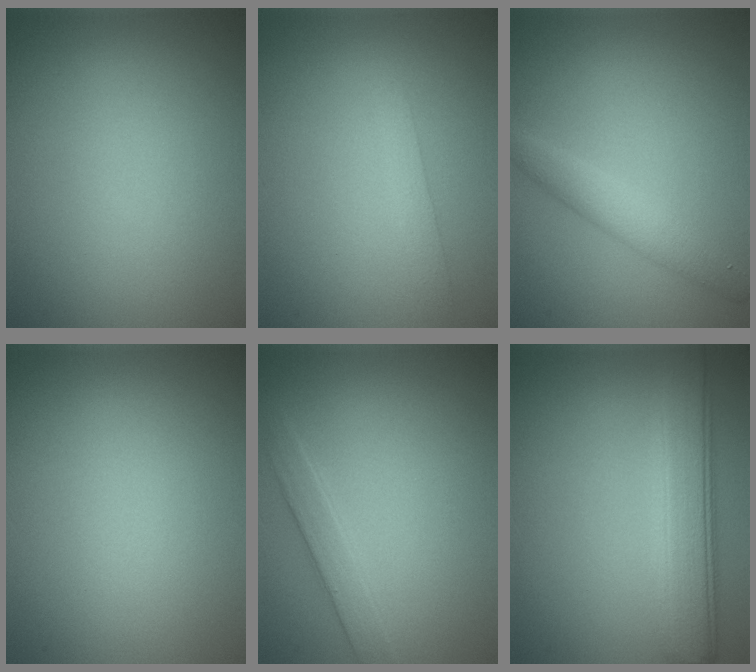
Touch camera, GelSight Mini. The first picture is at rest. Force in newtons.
{"total": 1.5, "press": 1.5, "slide": 0.0}
{"total": 2.6, "press": 2.6, "slide": 0.1}
{"total": 0.0}
{"total": 2.1, "press": 2.1, "slide": 0.1}
{"total": 5.3, "press": 5.3, "slide": 0.4}